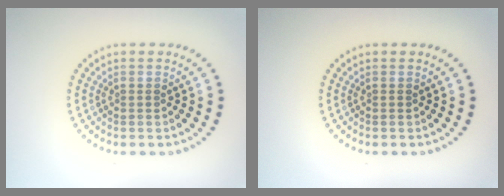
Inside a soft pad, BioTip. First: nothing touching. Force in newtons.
{"total": 0.0}